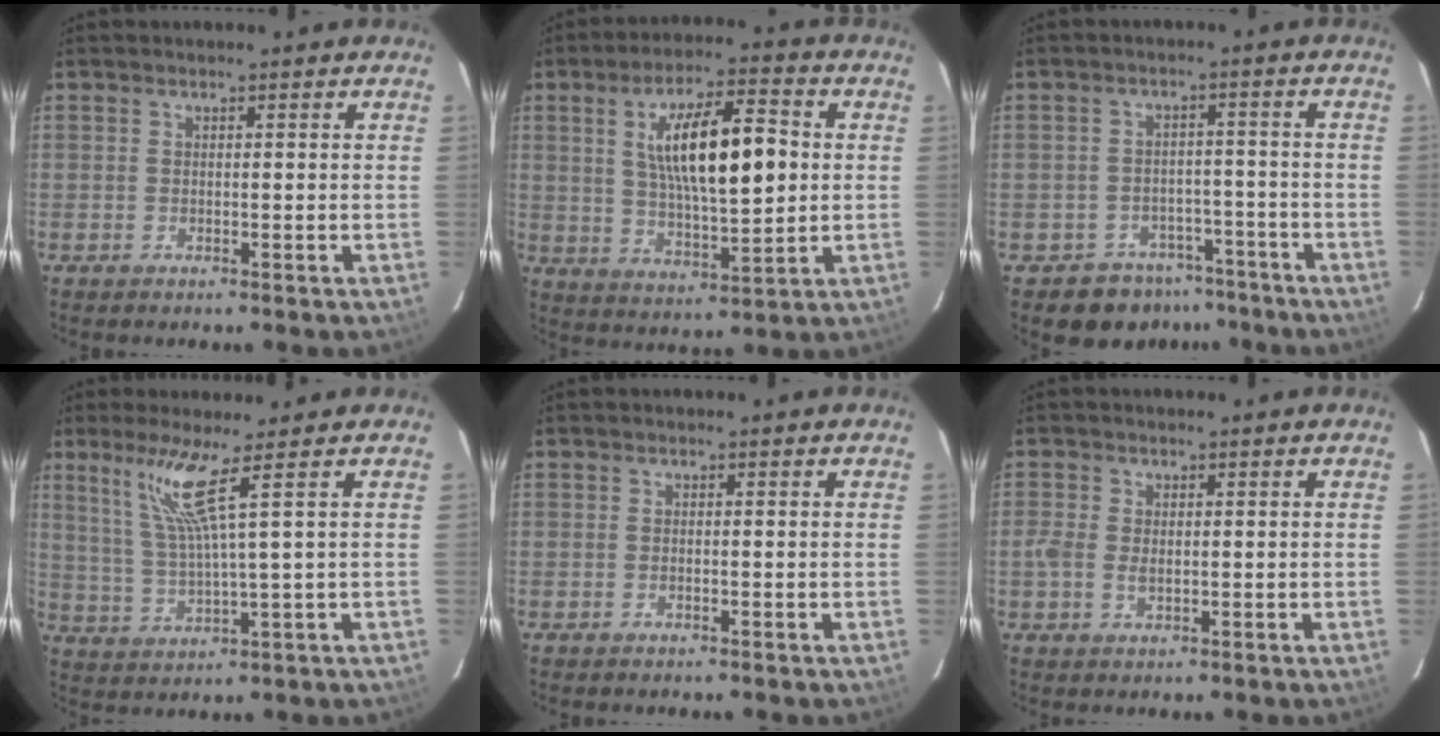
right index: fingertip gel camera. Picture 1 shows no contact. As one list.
[{"total": 15.2, "force": [2.6, 4.7, 14.2], "torque": [-0.241, 0.013, 0.051]}, {"total": 7.8, "force": [-5.7, 5.3, 0.8], "torque": [-0.018, 0.036, -0.068]}, {"total": 7.3, "force": [4.0, -1.5, 5.9], "torque": [-0.117, -0.005, 0.091]}, {"total": 0.5, "force": [-0.4, 0.1, 0.3], "torque": [-0.006, 0.001, -0.008]}, {"total": 3.1, "force": [-0.5, 1.8, 2.5], "torque": [-0.051, -0.001, -0.011]}]